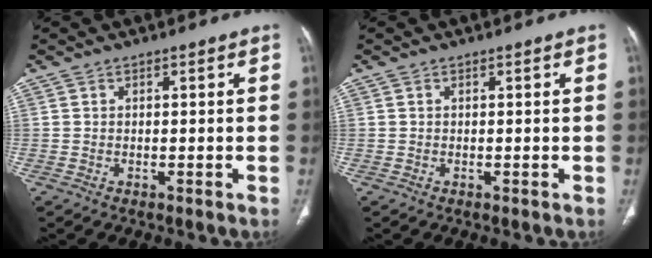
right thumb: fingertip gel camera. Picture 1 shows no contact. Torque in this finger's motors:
{"motor_torque": [0.09, 0.13, 0.32, 0.09, -0.02]}